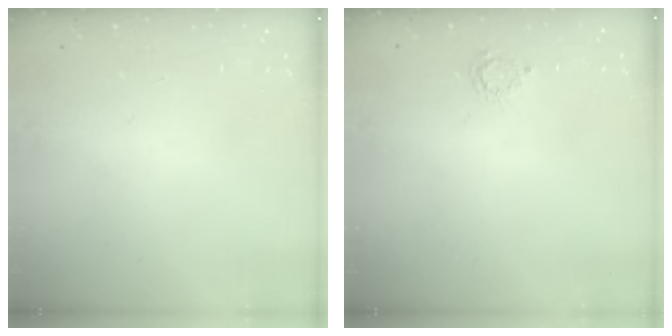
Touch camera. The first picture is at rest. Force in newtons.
{"total": 2.6, "press": 2.6, "slide": 0.4}